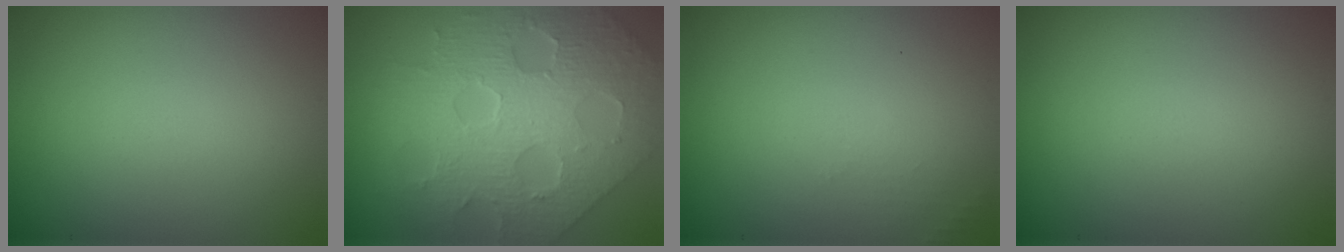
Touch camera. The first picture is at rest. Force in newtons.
{"total": 9.3, "press": 6.5, "slide": 6.6}
{"total": 0.7, "press": 0.6, "slide": 0.1}
{"total": 0.0}